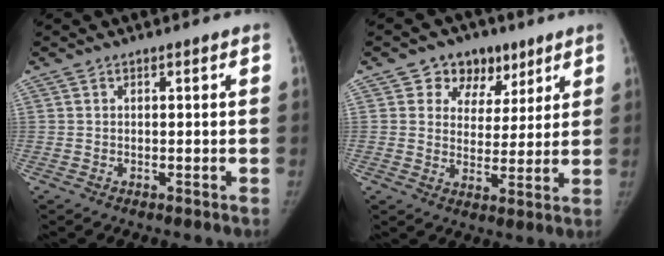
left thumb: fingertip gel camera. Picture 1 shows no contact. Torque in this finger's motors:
{"motor_torque": [-0.01, 0.03, 0.57, -0.32, 0.12]}